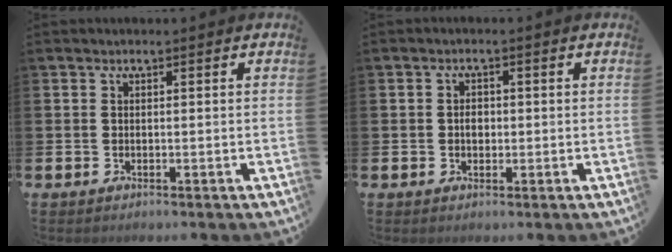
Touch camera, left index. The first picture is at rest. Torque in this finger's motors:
{"motor_torque": [0.02, 0.02, 0.08, 0.04]}